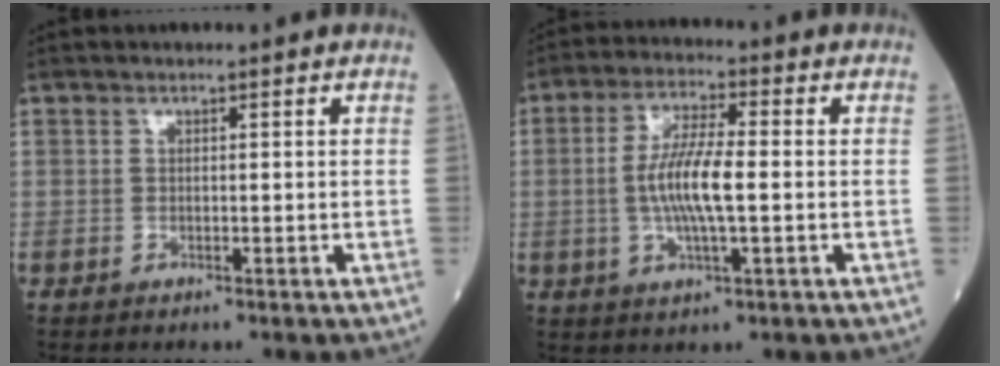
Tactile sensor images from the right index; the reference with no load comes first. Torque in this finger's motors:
{"motor_torque": [0.83, 0.06, 0.51, 0.17]}